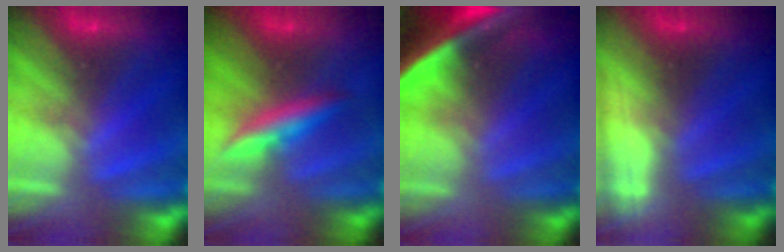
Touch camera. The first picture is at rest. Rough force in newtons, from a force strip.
{"total": 2.6}
{"total": 5.7}
{"total": 2.8}